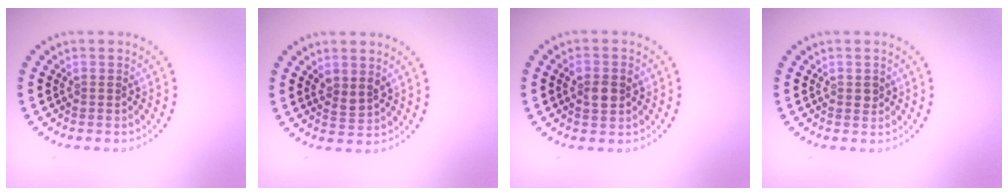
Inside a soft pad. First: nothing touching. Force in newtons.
{"total": 1.6, "press": 1.3, "slide": 0.9}
{"total": 2.5, "press": 2.5, "slide": 0.2}
{"total": 0.9, "press": 0.9, "slide": 0.1}